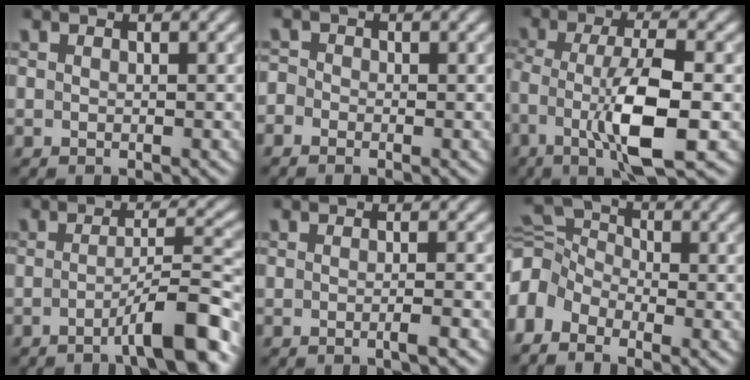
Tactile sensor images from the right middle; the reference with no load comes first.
{"total": 1.2, "force": [-0.9, 0.7, 0.4], "torque": [-0.007, -0.003, -0.021]}
{"total": 7.8, "force": [-2.2, 2.0, 7.2], "torque": [-0.132, 0.001, -0.041]}
{"total": 7.0, "force": [-3.5, 1.0, 6.0], "torque": [-0.077, 0.014, -0.063]}
{"total": 2.0, "force": [-0.7, 0.4, 1.9], "torque": [-0.019, -0.004, -0.017]}
{"total": 5.6, "force": [-2.3, 3.7, 3.4], "torque": [-0.068, 0.011, -0.053]}